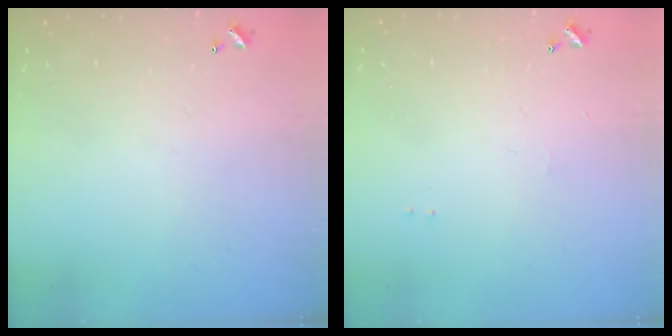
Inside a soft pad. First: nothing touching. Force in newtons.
{"total": 0.9, "press": 0.8, "slide": 0.5}